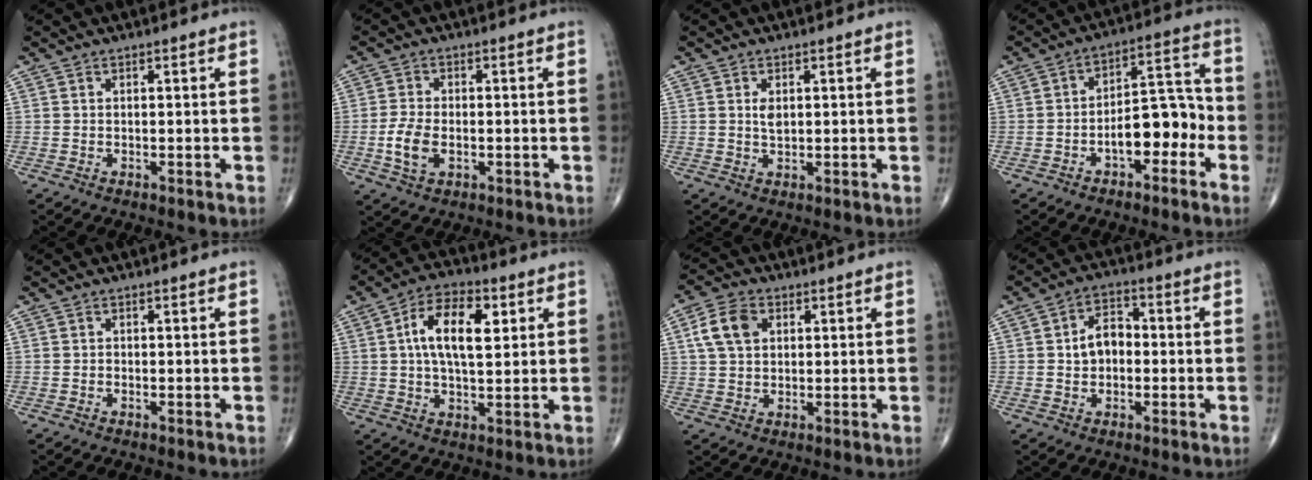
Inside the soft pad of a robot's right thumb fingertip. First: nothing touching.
{"total": 5.7, "force": [-1.3, 3.2, 4.5], "torque": [-0.097, 0.000, -0.025]}
{"total": 2.1, "force": [0.5, 1.1, 1.7], "torque": [-0.026, -0.005, 0.011]}
{"total": 9.3, "force": [-3.3, 4.9, 7.2], "torque": [-0.074, 0.049, -0.054]}
{"total": 0.0}
{"total": 11.9, "force": [2.9, 5.7, 10.0], "torque": [-0.165, 0.007, 0.045]}
{"total": 7.4, "force": [2.2, 5.2, 4.8], "torque": [-0.086, 0.007, 0.037]}
{"total": 7.9, "force": [-0.1, 4.9, 6.2], "torque": [-0.099, 0.021, -0.007]}